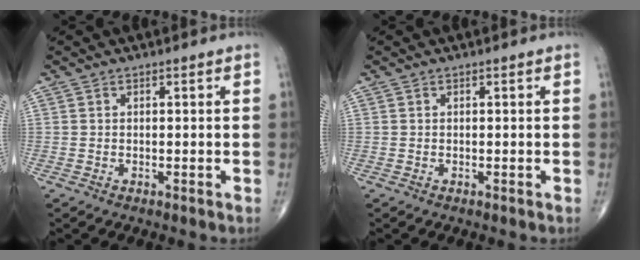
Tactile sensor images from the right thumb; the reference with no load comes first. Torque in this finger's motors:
{"motor_torque": [-0.05, 0.17, -0.04, -0.04, 0.00]}